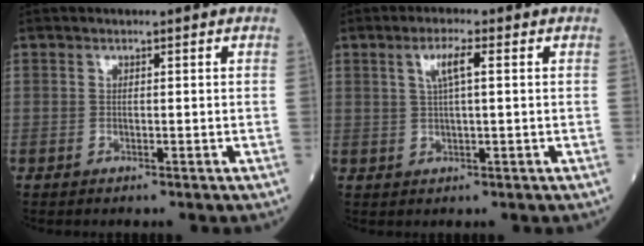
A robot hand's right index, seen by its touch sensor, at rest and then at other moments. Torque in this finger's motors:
{"motor_torque": [0.09, 0.06, 0.07, 0.03]}